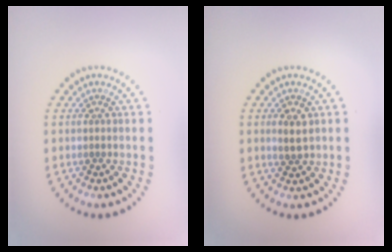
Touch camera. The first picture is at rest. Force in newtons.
{"total": 2.0, "press": 1.9, "slide": 0.6}